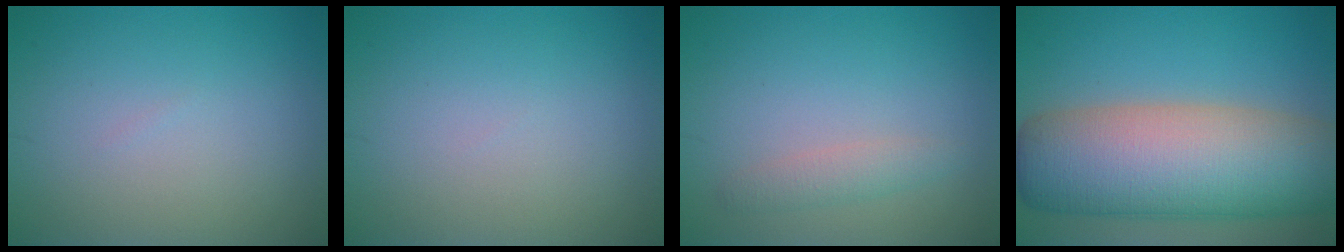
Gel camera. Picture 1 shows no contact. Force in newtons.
{"total": 0.0}
{"total": 1.6, "press": 1.6, "slide": 0.0}
{"total": 14.1, "press": 14.1, "slide": 0.4}